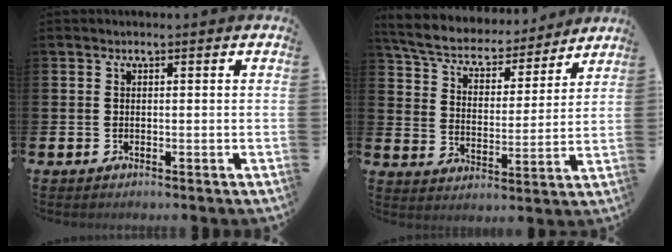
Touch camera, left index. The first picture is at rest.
{"total": 6.9, "force": [6.4, 1.9, 1.7], "torque": [-0.071, -0.045, 0.109]}